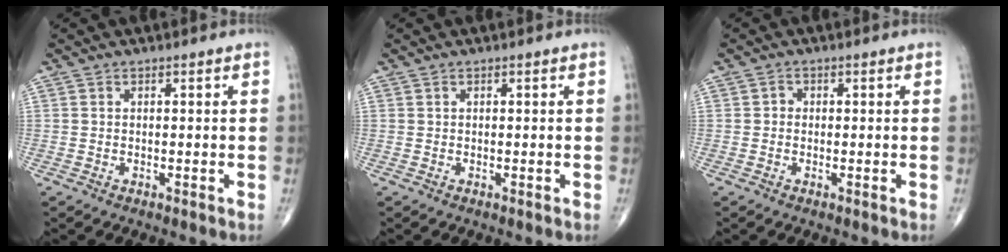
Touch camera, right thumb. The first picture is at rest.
{"total": 0.0}
{"total": 1.0, "force": [-0.2, 0.9, 0.4], "torque": [0.000, 0.003, -0.008]}